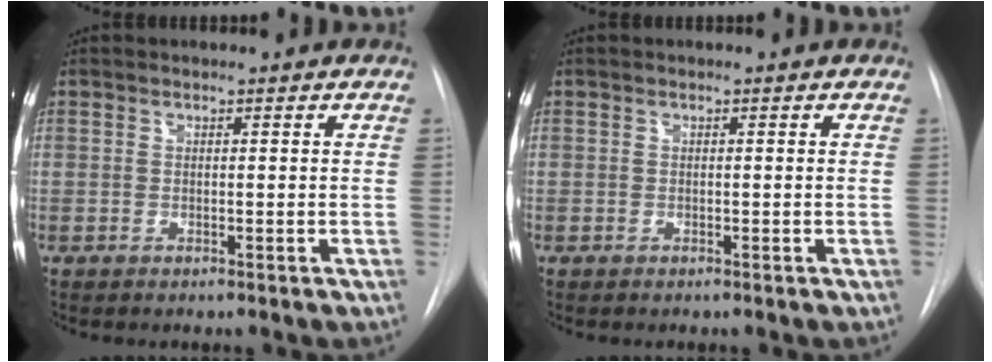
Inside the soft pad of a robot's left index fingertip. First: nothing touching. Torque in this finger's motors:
{"motor_torque": [0.06, -0.07, -0.01, 0.00]}